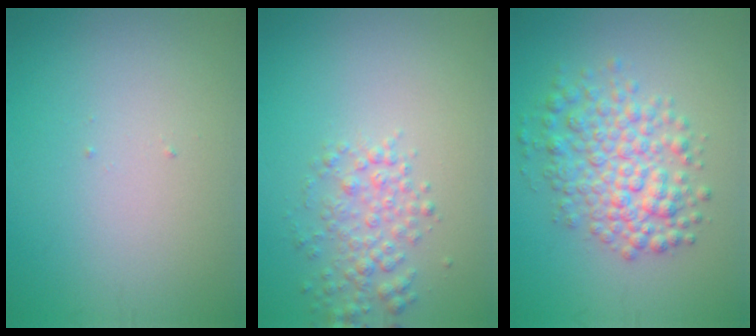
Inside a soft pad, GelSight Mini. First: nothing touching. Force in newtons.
{"total": 2.7, "press": 2.7, "slide": 0.1}
{"total": 5.4, "press": 5.4, "slide": 0.1}